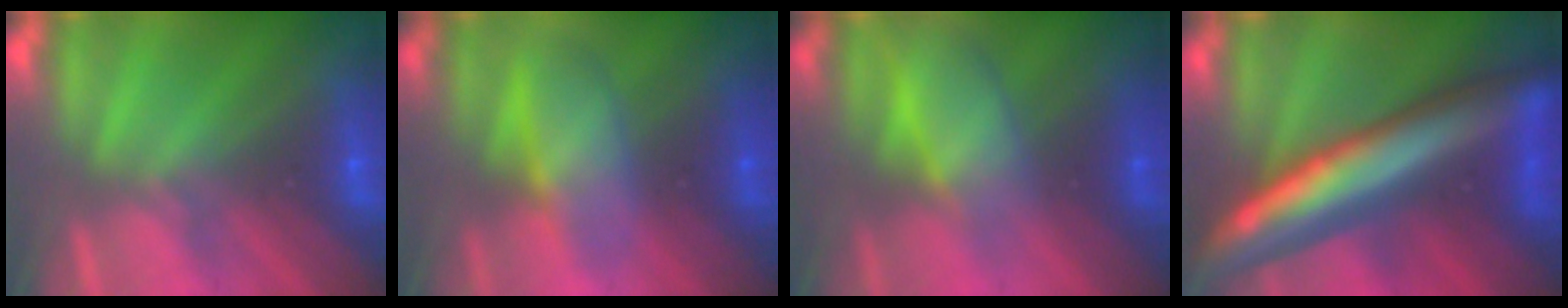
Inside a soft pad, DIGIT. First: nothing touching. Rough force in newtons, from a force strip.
{"total": 3.0}
{"total": 2.9}
{"total": 6.3}